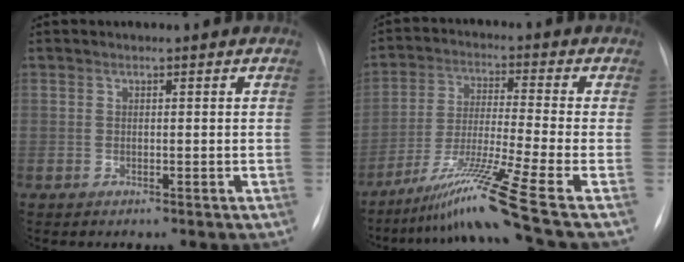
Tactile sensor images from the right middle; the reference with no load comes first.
{"total": 13.3, "force": [-8.8, -2.9, 9.5], "torque": [-0.182, -0.028, -0.154]}